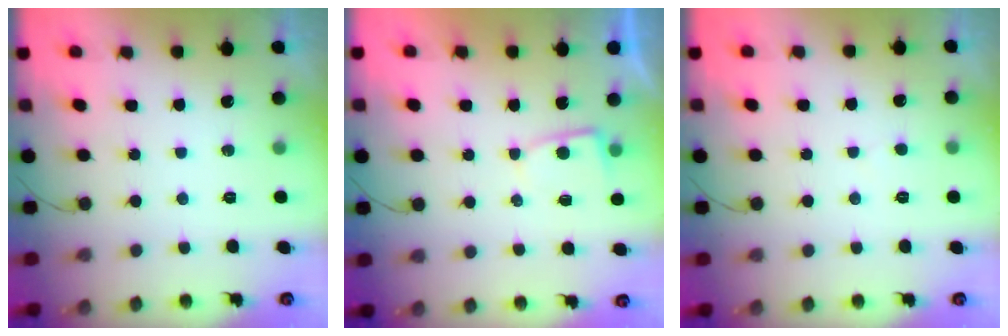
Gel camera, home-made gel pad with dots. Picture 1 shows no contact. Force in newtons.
{"total": 2.8, "press": 2.7, "slide": 0.4}
{"total": 2.1, "press": 2.1, "slide": 0.1}